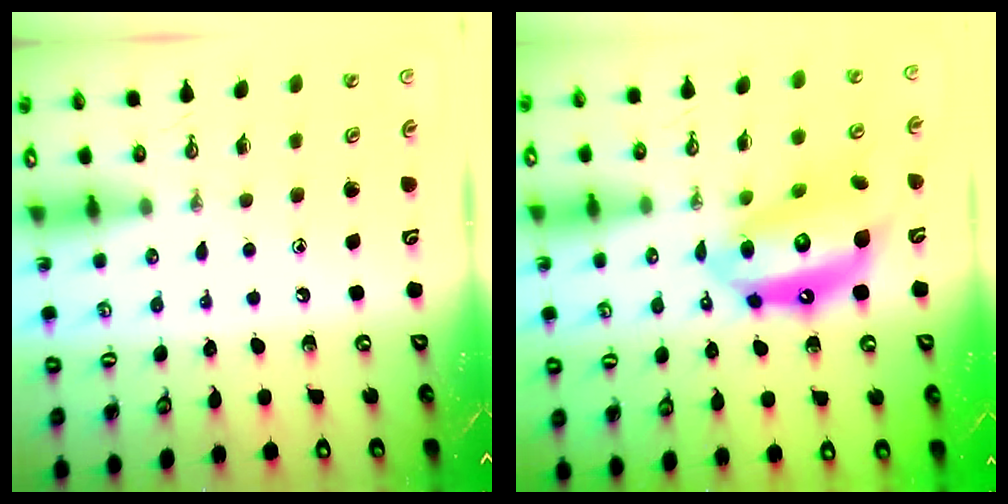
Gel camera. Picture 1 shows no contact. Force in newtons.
{"total": 16.6, "press": 16.5, "slide": 1.9}